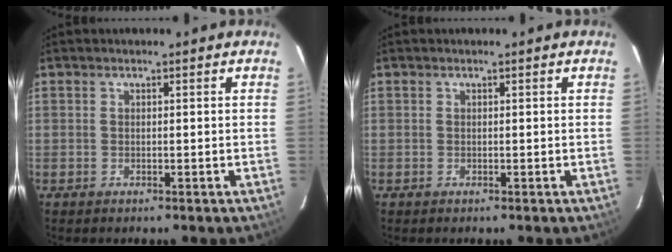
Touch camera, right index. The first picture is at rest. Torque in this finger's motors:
{"motor_torque": [0.58, 0.45, -0.02, 0.00]}